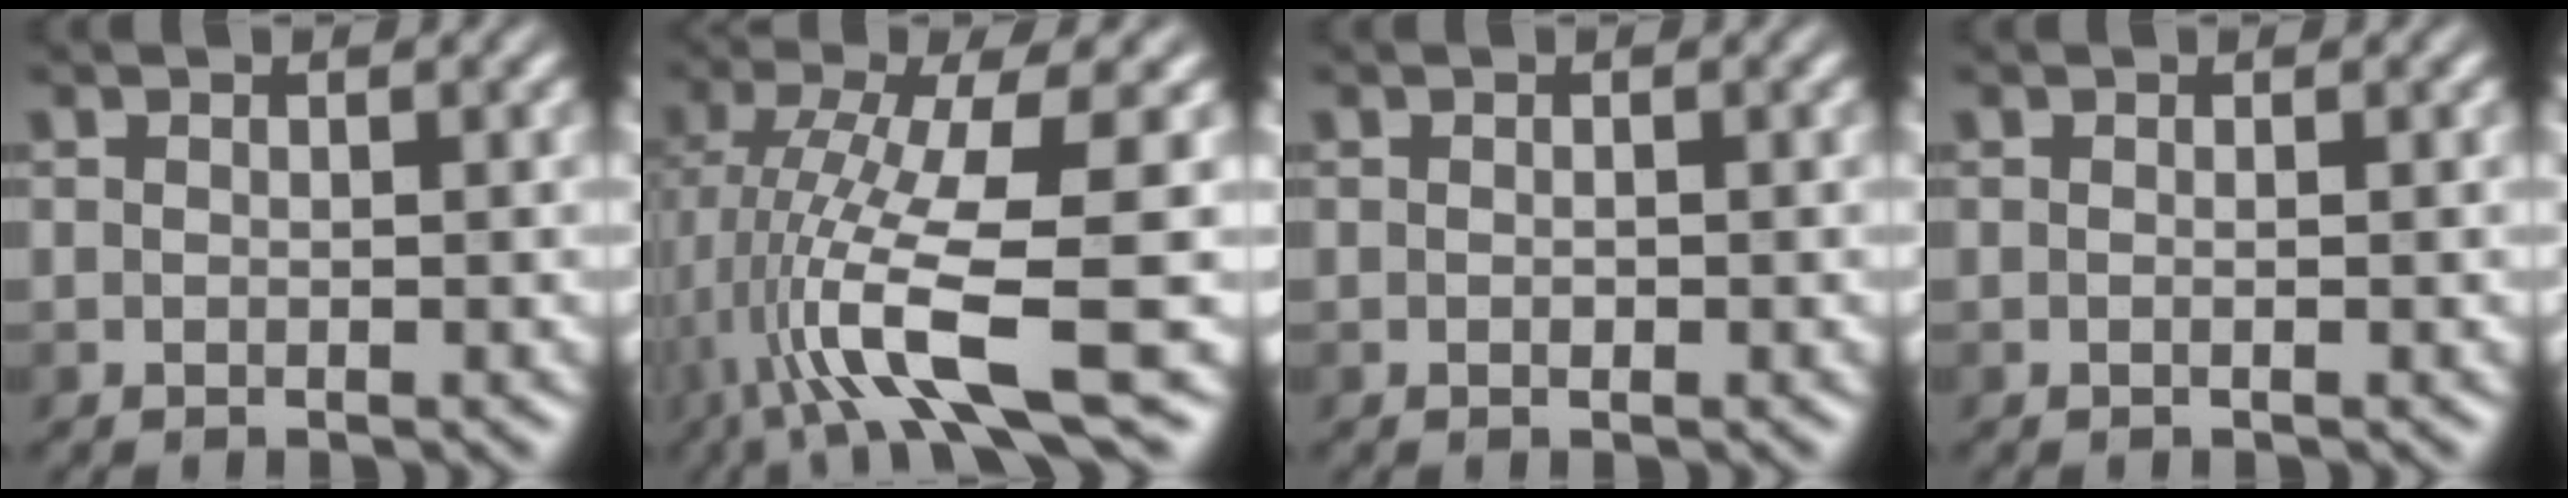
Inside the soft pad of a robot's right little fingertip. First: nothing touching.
{"total": 8.4, "force": [-2.1, 1.1, 8.1], "torque": [-0.165, 0.000, -0.039]}
{"total": 0.0}
{"total": 0.0}